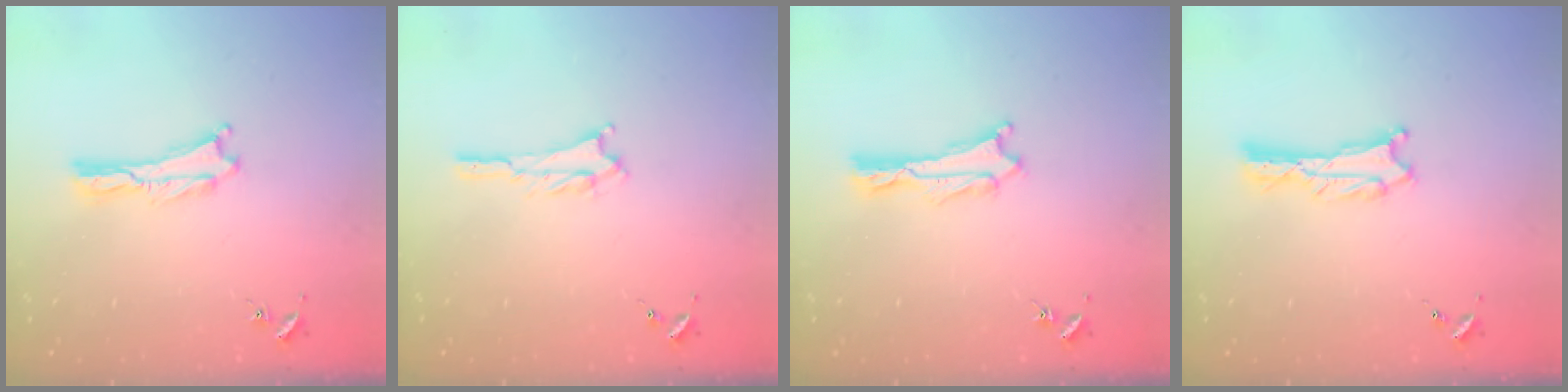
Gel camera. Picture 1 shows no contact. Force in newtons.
{"total": 1.5, "press": 1.5, "slide": 0.3}
{"total": 1.0, "press": 1.0, "slide": 0.1}
{"total": 0.7, "press": 0.7, "slide": 0.1}